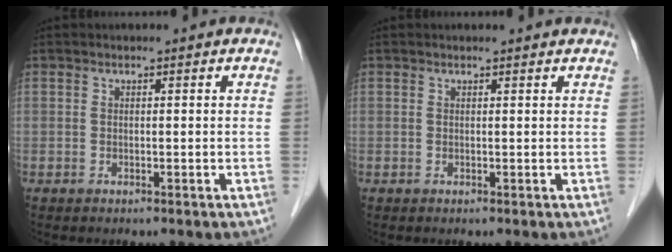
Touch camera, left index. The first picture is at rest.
{"total": 1.8, "force": [1.8, 0.2, 0.3], "torque": [-0.012, 0.005, 0.015]}